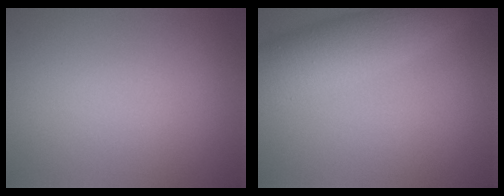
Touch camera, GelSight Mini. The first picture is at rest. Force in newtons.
{"total": 6.0, "press": 6.0, "slide": 0.1}